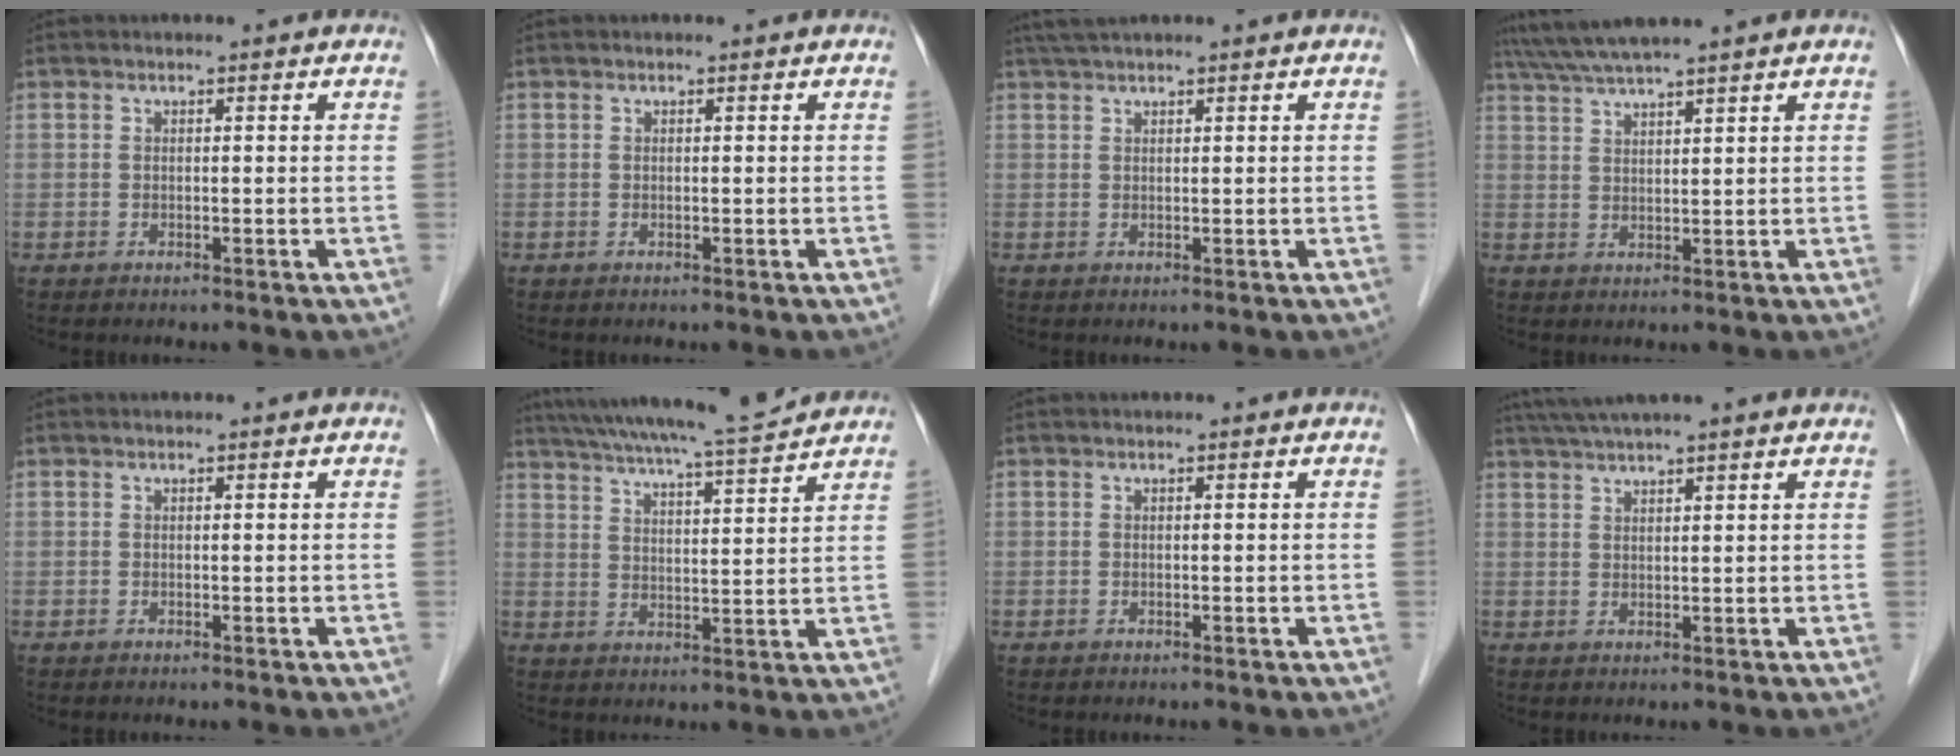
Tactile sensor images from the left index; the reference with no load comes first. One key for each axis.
{"total": 0.0}
{"total": 3.0, "fx": 2.6, "fy": -0.3, "fz": 1.5, "tx": -0.022, "ty": 0.024, "tz": 0.048}
{"total": 6.8, "fx": 5.9, "fy": -1.2, "fz": 3.2, "tx": -0.060, "ty": 0.026, "tz": 0.106}
{"total": 0.6, "fx": 0.5, "fy": 0.0, "fz": 0.2, "tx": -0.003, "ty": 0.008, "tz": 0.008}
{"total": 15.9, "fx": 14.5, "fy": 0.0, "fz": 6.5, "tx": -0.119, "ty": 0.001, "tz": 0.212}
{"total": 0.0}
{"total": 11.1, "fx": 9.5, "fy": 0.2, "fz": 5.9, "tx": -0.102, "ty": 0.043, "tz": 0.132}